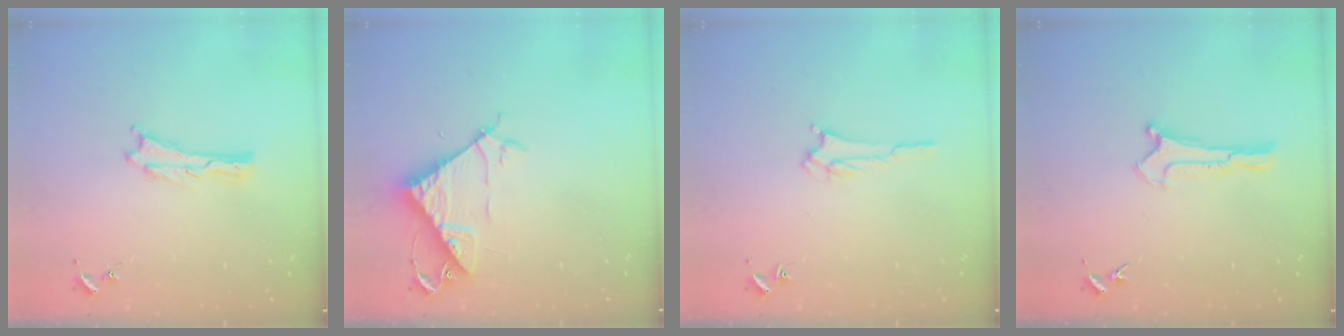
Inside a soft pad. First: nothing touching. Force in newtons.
{"total": 7.6, "press": 7.6, "slide": 0.6}
{"total": 1.5, "press": 1.5, "slide": 0.2}
{"total": 0.0}